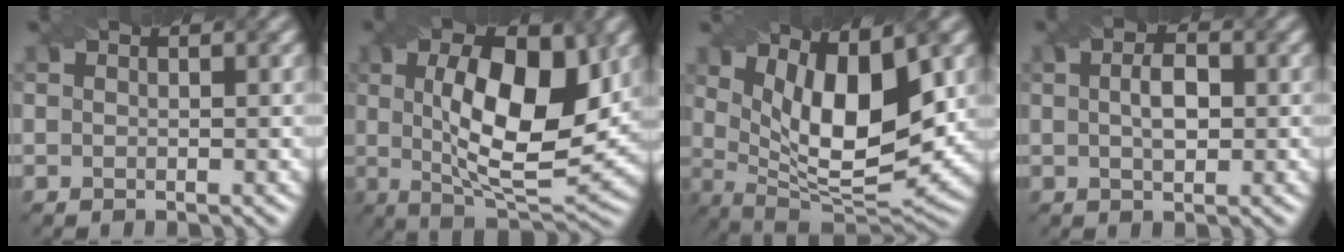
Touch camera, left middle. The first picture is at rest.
{"total": 11.1, "force": [1.6, 4.4, 10.1], "torque": [-0.155, 0.001, 0.030]}
{"total": 11.5, "force": [3.2, 4.6, 10.0], "torque": [-0.159, -0.010, 0.058]}
{"total": 2.7, "force": [0.1, 1.3, 2.4], "torque": [-0.050, 0.006, 0.003]}